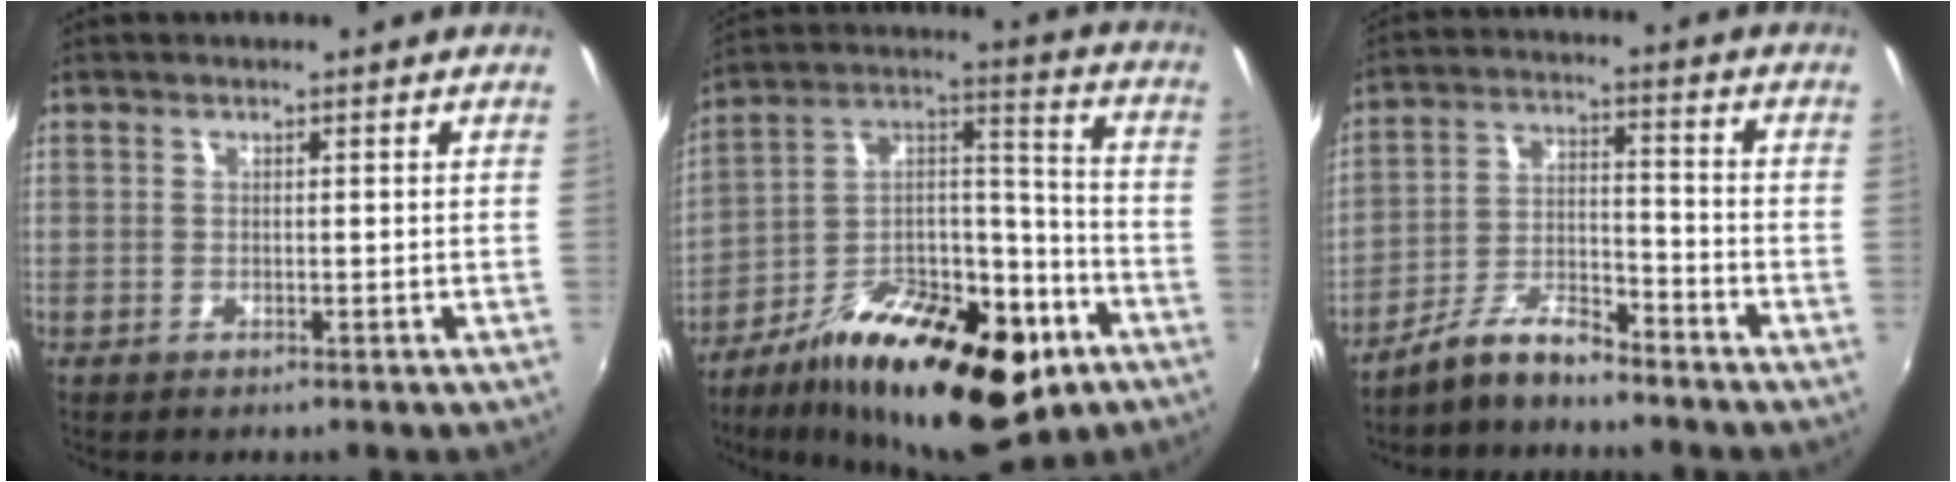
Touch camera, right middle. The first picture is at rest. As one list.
[{"total": 26.6, "force": [-14.8, 11.9, 18.7], "torque": [-0.304, 0.005, -0.226]}, {"total": 7.1, "force": [-6.3, 1.5, 3.0], "torque": [-0.067, 0.016, -0.117]}]